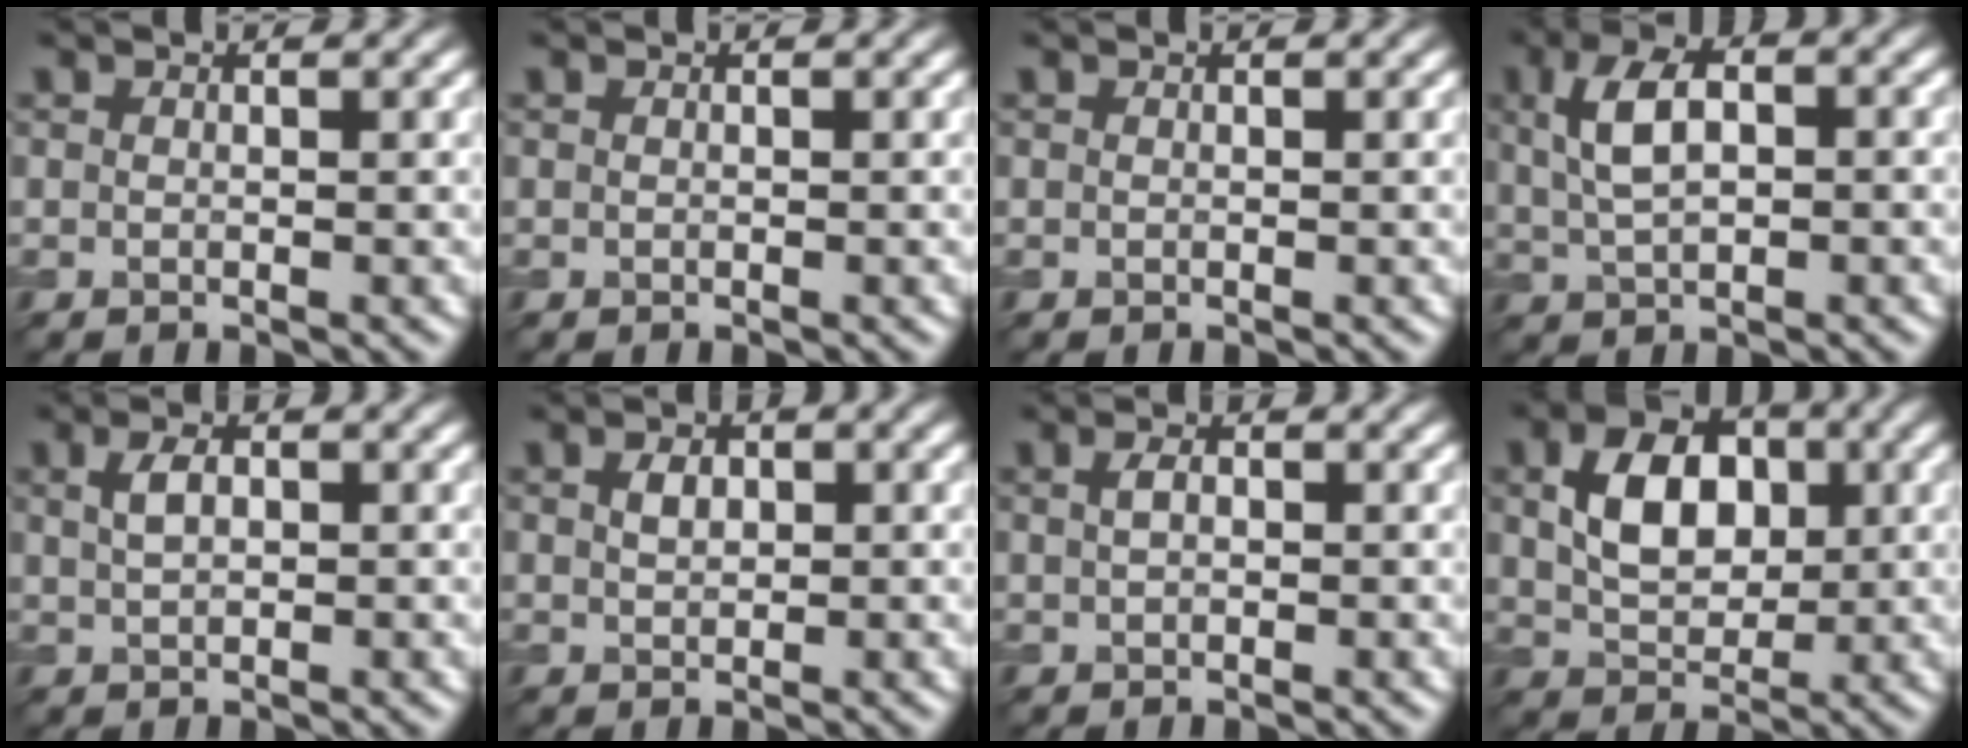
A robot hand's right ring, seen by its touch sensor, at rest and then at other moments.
{"total": 0.0}
{"total": 0.0}
{"total": 5.2, "force": [1.3, 2.7, 4.3], "torque": [-0.088, 0.012, 0.021]}
{"total": 2.2, "force": [0.6, 1.2, 1.7], "torque": [-0.035, 0.005, 0.010]}
{"total": 1.8, "force": [0.4, 1.2, 1.3], "torque": [-0.025, 0.006, 0.006]}
{"total": 1.3, "force": [0.3, 0.8, 1.0], "torque": [-0.021, 0.002, 0.004]}
{"total": 6.5, "force": [1.2, 4.4, 4.5], "torque": [-0.088, 0.004, 0.021]}